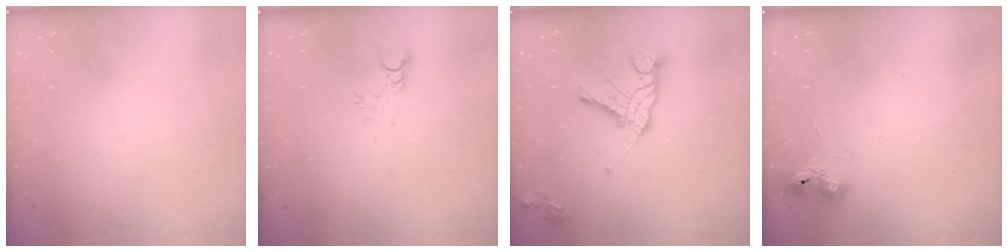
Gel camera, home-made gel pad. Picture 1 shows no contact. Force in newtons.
{"total": 2.8, "press": 2.8, "slide": 0.5}
{"total": 13.2, "press": 13.1, "slide": 1.1}
{"total": 7.5, "press": 7.4, "slide": 1.2}